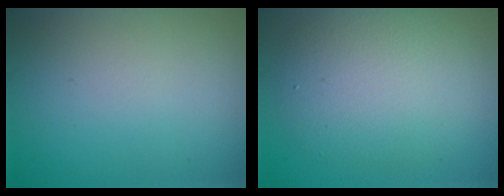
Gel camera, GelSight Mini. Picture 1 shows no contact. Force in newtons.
{"total": 6.0, "press": 6.0, "slide": 0.3}